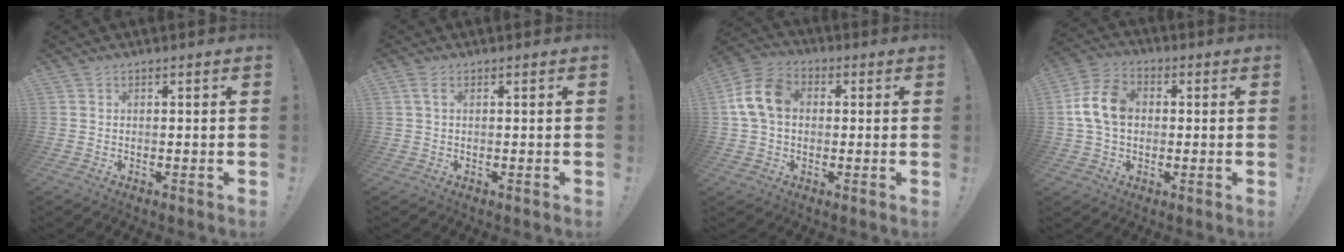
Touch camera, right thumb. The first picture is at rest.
{"total": 2.0, "force": [0.7, 0.7, 1.7], "torque": [-0.038, 0.005, 0.014]}
{"total": 12.3, "force": [1.8, 8.9, 8.2], "torque": [-0.156, 0.012, 0.038]}
{"total": 12.3, "force": [1.3, 8.8, 8.5], "torque": [-0.148, 0.011, 0.027]}